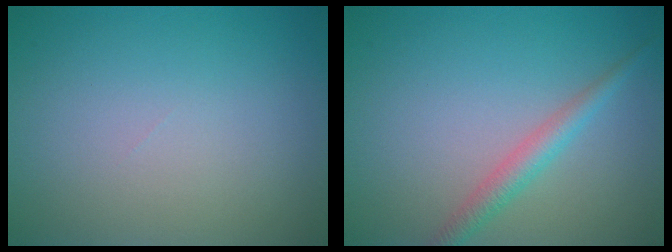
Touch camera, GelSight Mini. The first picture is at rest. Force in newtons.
{"total": 2.2, "press": 2.2, "slide": 0.1}